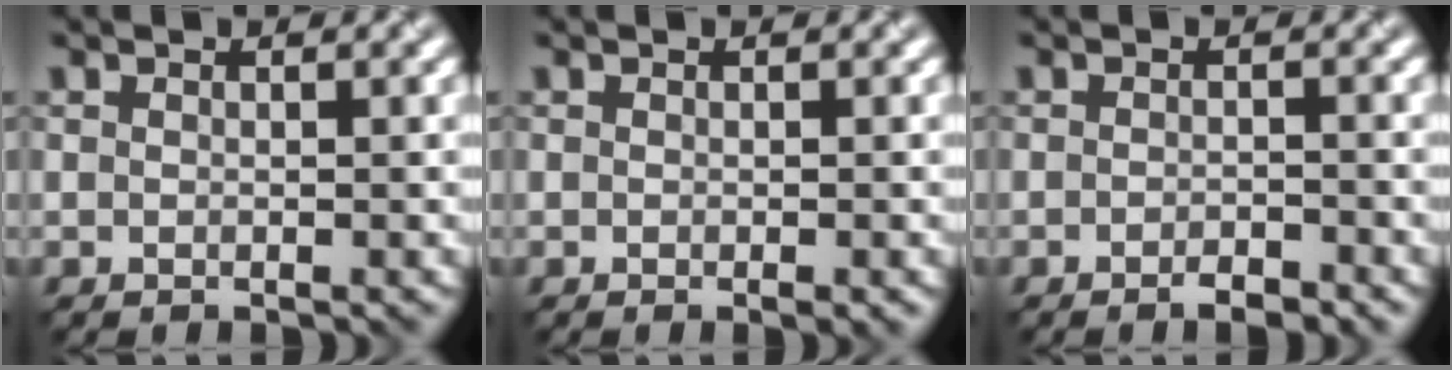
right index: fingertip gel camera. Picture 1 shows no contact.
{"total": 0.7, "force": [-0.3, 0.0, 0.6], "torque": [-0.008, -0.003, -0.004]}
{"total": 1.5, "force": [-1.1, 0.3, 1.0], "torque": [-0.014, -0.002, -0.018]}